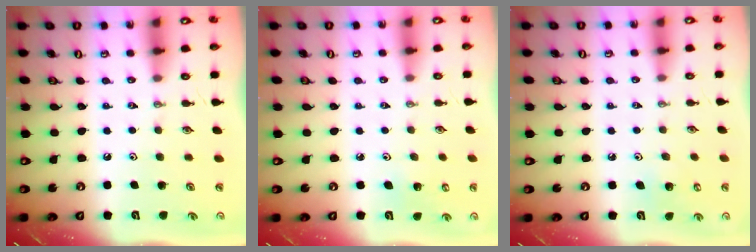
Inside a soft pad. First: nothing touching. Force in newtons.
{"total": 3.3, "press": 3.2, "slide": 0.5}
{"total": 4.2, "press": 4.2, "slide": 0.4}